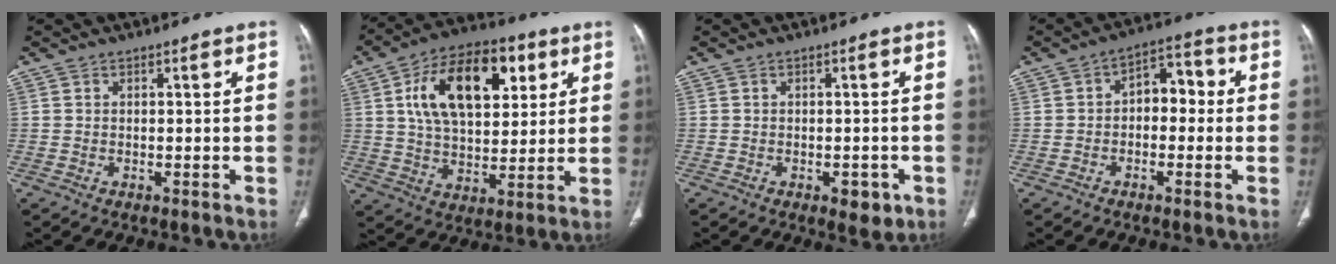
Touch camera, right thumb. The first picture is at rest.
{"total": 19.8, "force": [6.5, 11.3, 14.9], "torque": [-0.214, -0.004, 0.106]}
{"total": 4.4, "force": [-1.9, 2.5, 3.1], "torque": [-0.018, 0.003, -0.018]}
{"total": 7.1, "force": [-0.1, 4.7, 5.3], "torque": [-0.042, 0.033, -0.015]}